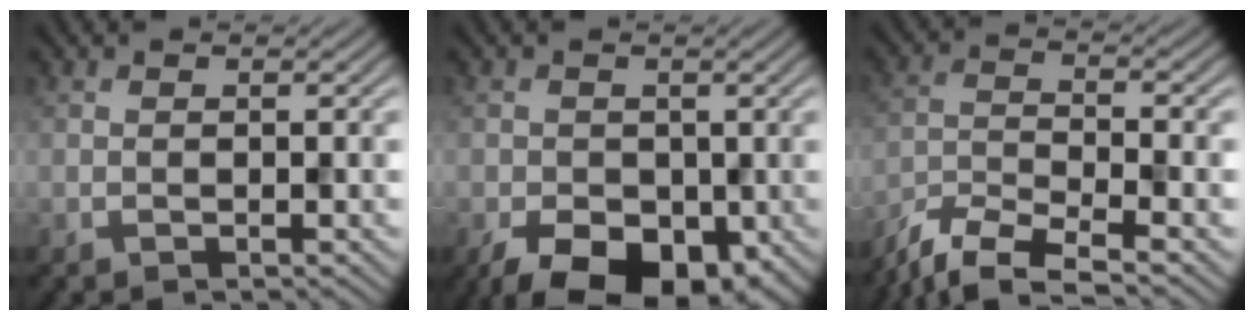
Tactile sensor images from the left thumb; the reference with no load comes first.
{"total": 8.0, "force": [-3.4, 5.2, 5.1], "torque": [-0.088, -0.021, -0.053]}
{"total": 7.6, "force": [-6.0, 1.7, 4.3], "torque": [-0.097, -0.010, -0.122]}